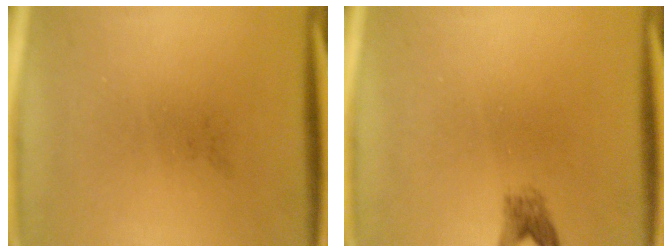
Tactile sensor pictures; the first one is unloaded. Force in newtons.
{"total": 1.8}